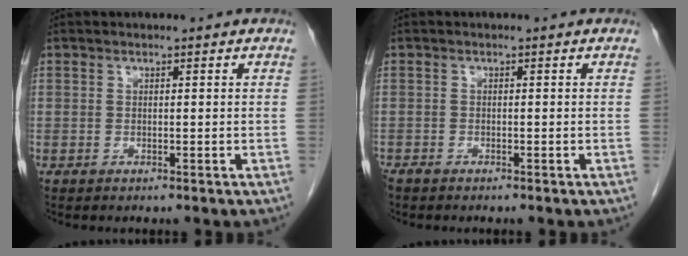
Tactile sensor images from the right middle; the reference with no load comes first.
{"total": 1.0, "force": [-0.8, 0.3, 0.3], "torque": [-0.012, -0.002, -0.017]}